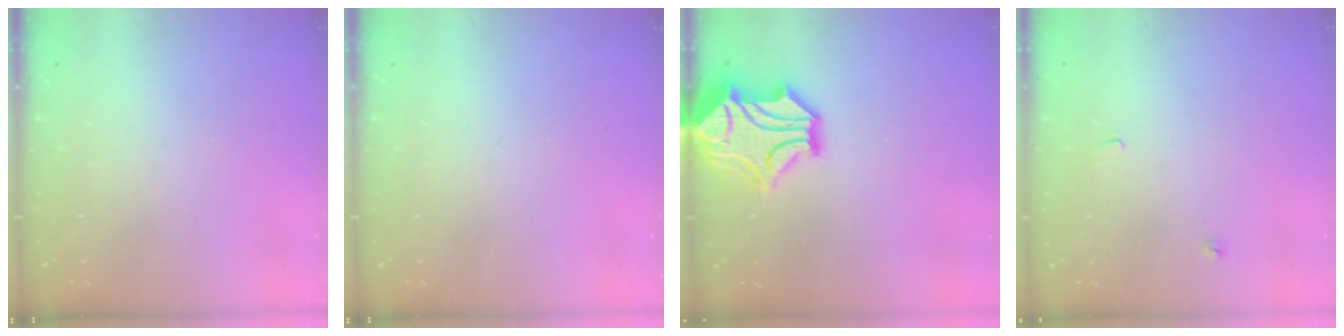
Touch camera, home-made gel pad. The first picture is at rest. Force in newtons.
{"total": 0.0}
{"total": 7.5, "press": 7.1, "slide": 2.3}
{"total": 5.9, "press": 5.9, "slide": 0.3}